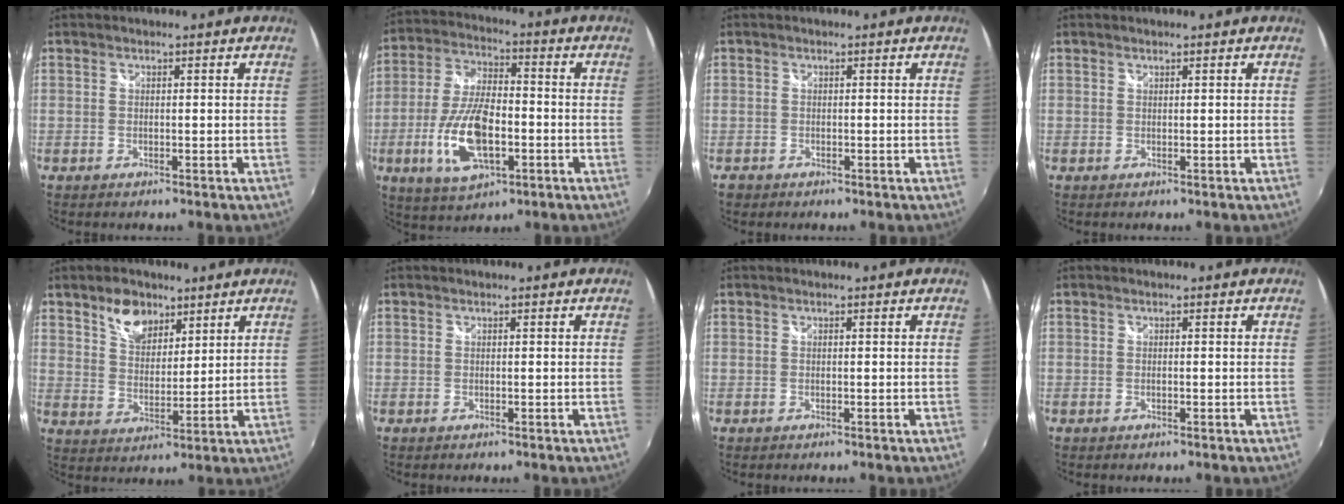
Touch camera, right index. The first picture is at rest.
{"total": 14.7, "force": [-4.5, 6.4, 12.5], "torque": [-0.262, -0.008, -0.080]}
{"total": 1.5, "force": [-0.8, 1.3, 0.2], "torque": [-0.009, 0.002, -0.012]}
{"total": 0.0}
{"total": 7.7, "force": [5.1, 4.6, 3.6], "torque": [-0.055, 0.011, 0.094]}
{"total": 0.0}
{"total": 0.0}
{"total": 0.6, "force": [-0.3, 0.1, 0.5], "torque": [-0.010, 0.000, -0.006]}